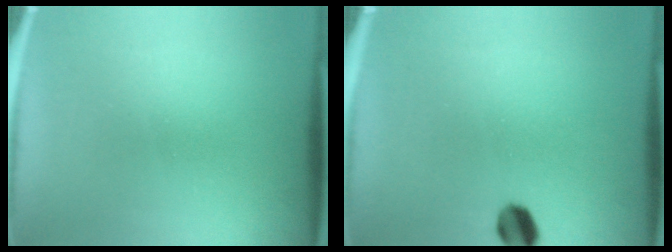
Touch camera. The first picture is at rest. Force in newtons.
{"total": 5.0}